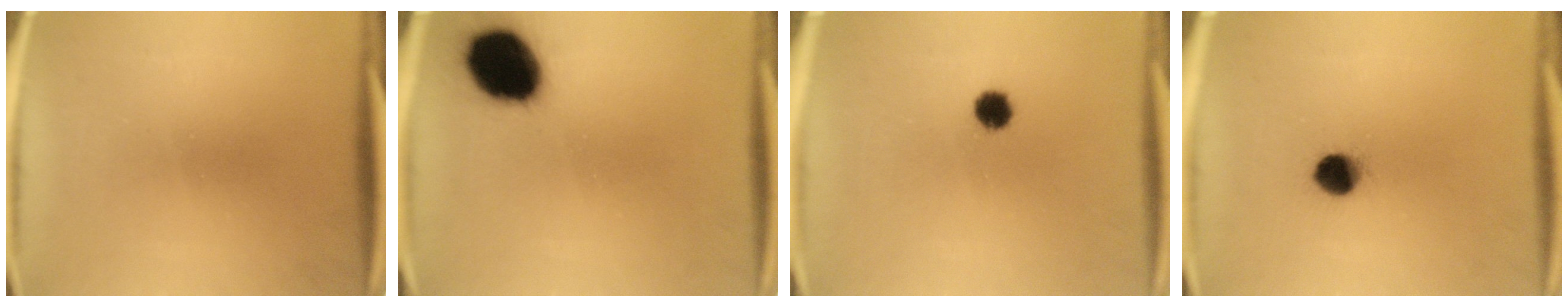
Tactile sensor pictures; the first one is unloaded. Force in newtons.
{"total": 16.8}
{"total": 3.8}
{"total": 6.2}